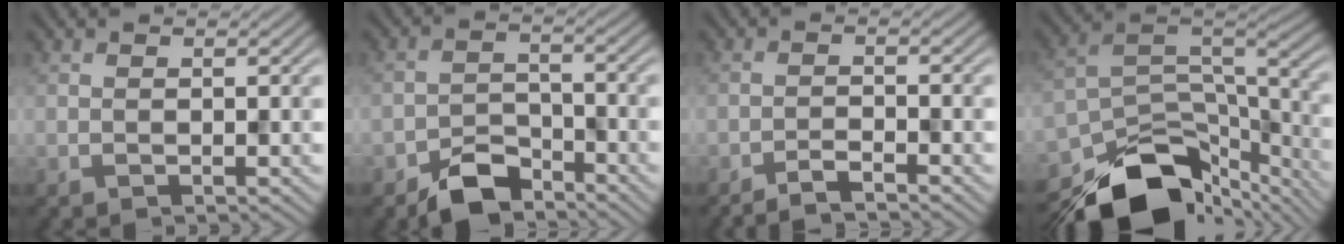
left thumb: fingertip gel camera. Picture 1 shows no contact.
{"total": 6.0, "force": [-4.7, 2.8, 2.6], "torque": [-0.042, -0.002, -0.097]}
{"total": 2.8, "force": [-2.4, 0.2, 1.3], "torque": [-0.023, 0.005, -0.049]}
{"total": 15.2, "force": [-11.0, 6.9, 7.8], "torque": [-0.169, -0.022, -0.167]}